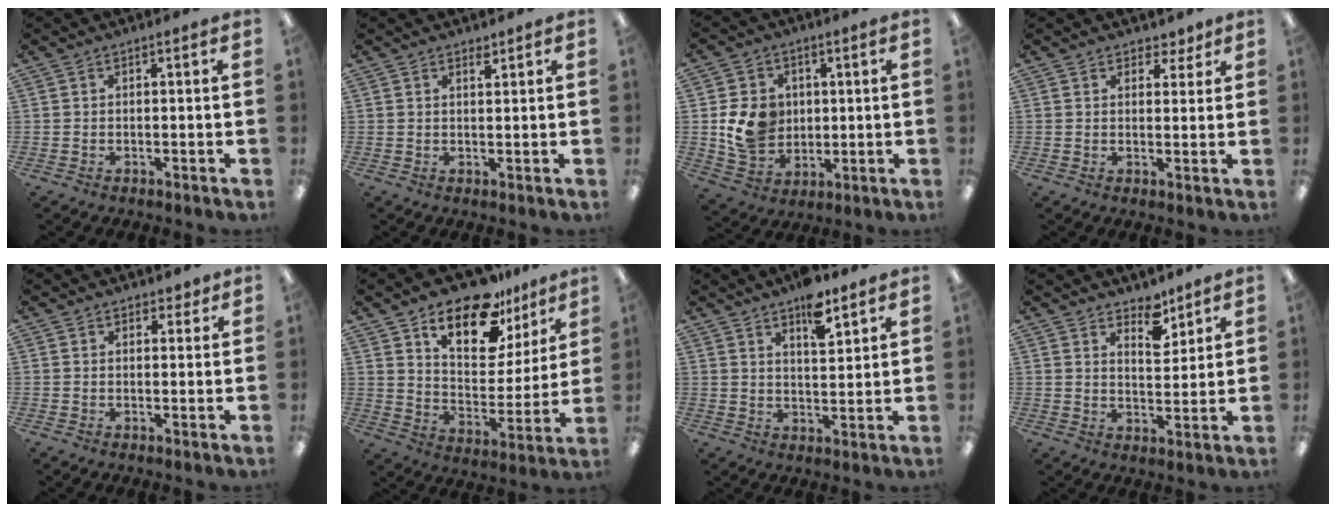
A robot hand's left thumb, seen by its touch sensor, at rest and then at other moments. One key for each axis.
{"total": 1.8, "fx": 1.6, "fy": 0.5, "fz": 0.6, "tx": -0.006, "ty": -0.005, "tz": 0.028}
{"total": 10.6, "fx": 1.1, "fy": 9.1, "fz": 5.2, "tx": -0.100, "ty": 0.005, "tz": 0.027}
{"total": 3.5, "fx": 2.6, "fy": 2.3, "fz": 0.5, "tx": 0.008, "ty": -0.011, "tz": 0.045}
{"total": 2.3, "fx": 1.8, "fy": 1.3, "fz": 0.3, "tx": 0.000, "ty": -0.002, "tz": 0.034}
{"total": 17.4, "fx": 12.7, "fy": 7.8, "fz": 9.0, "tx": -0.155, "ty": -0.080, "tz": 0.223}
{"total": 8.6, "fx": 6.3, "fy": 3.1, "fz": 5.0, "tx": -0.066, "ty": -0.038, "tz": 0.105}
{"total": 6.3, "fx": 5.3, "fy": 2.7, "fz": 2.0, "tx": -0.006, "ty": -0.041, "tz": 0.089}